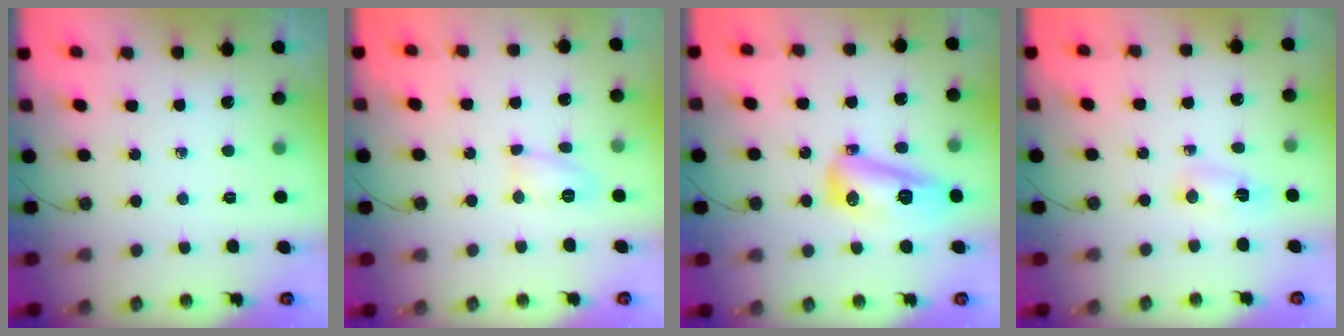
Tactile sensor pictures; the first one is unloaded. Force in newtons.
{"total": 7.1, "press": 7.1, "slide": 0.5}
{"total": 11.9, "press": 11.8, "slide": 1.0}
{"total": 2.8, "press": 2.5, "slide": 1.4}